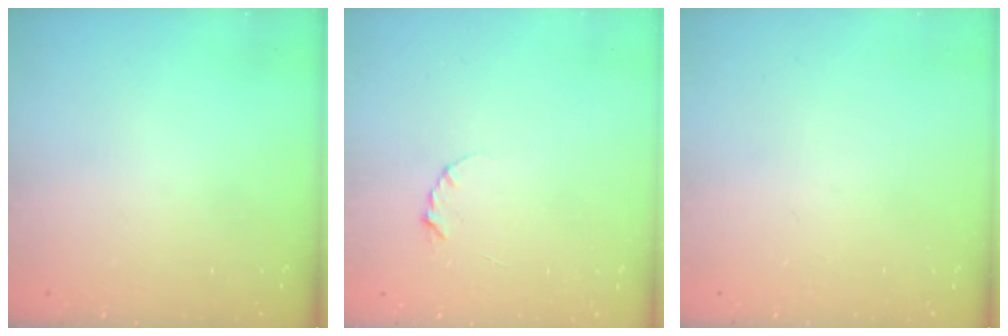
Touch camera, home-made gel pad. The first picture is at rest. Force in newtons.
{"total": 2.3, "press": 2.3, "slide": 0.4}
{"total": 0.0}